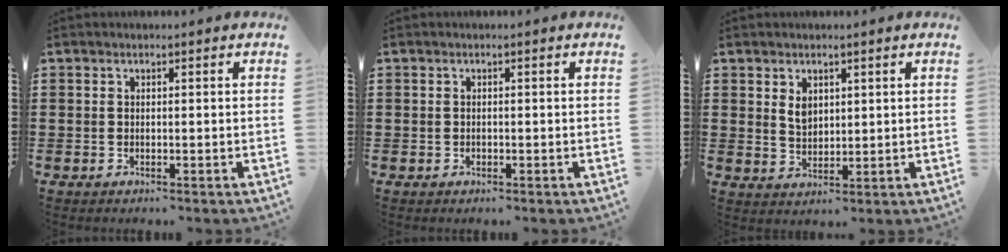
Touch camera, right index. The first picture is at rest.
{"total": 0.0}
{"total": 3.0, "force": [1.4, 2.0, 1.8], "torque": [-0.041, 0.006, 0.025]}